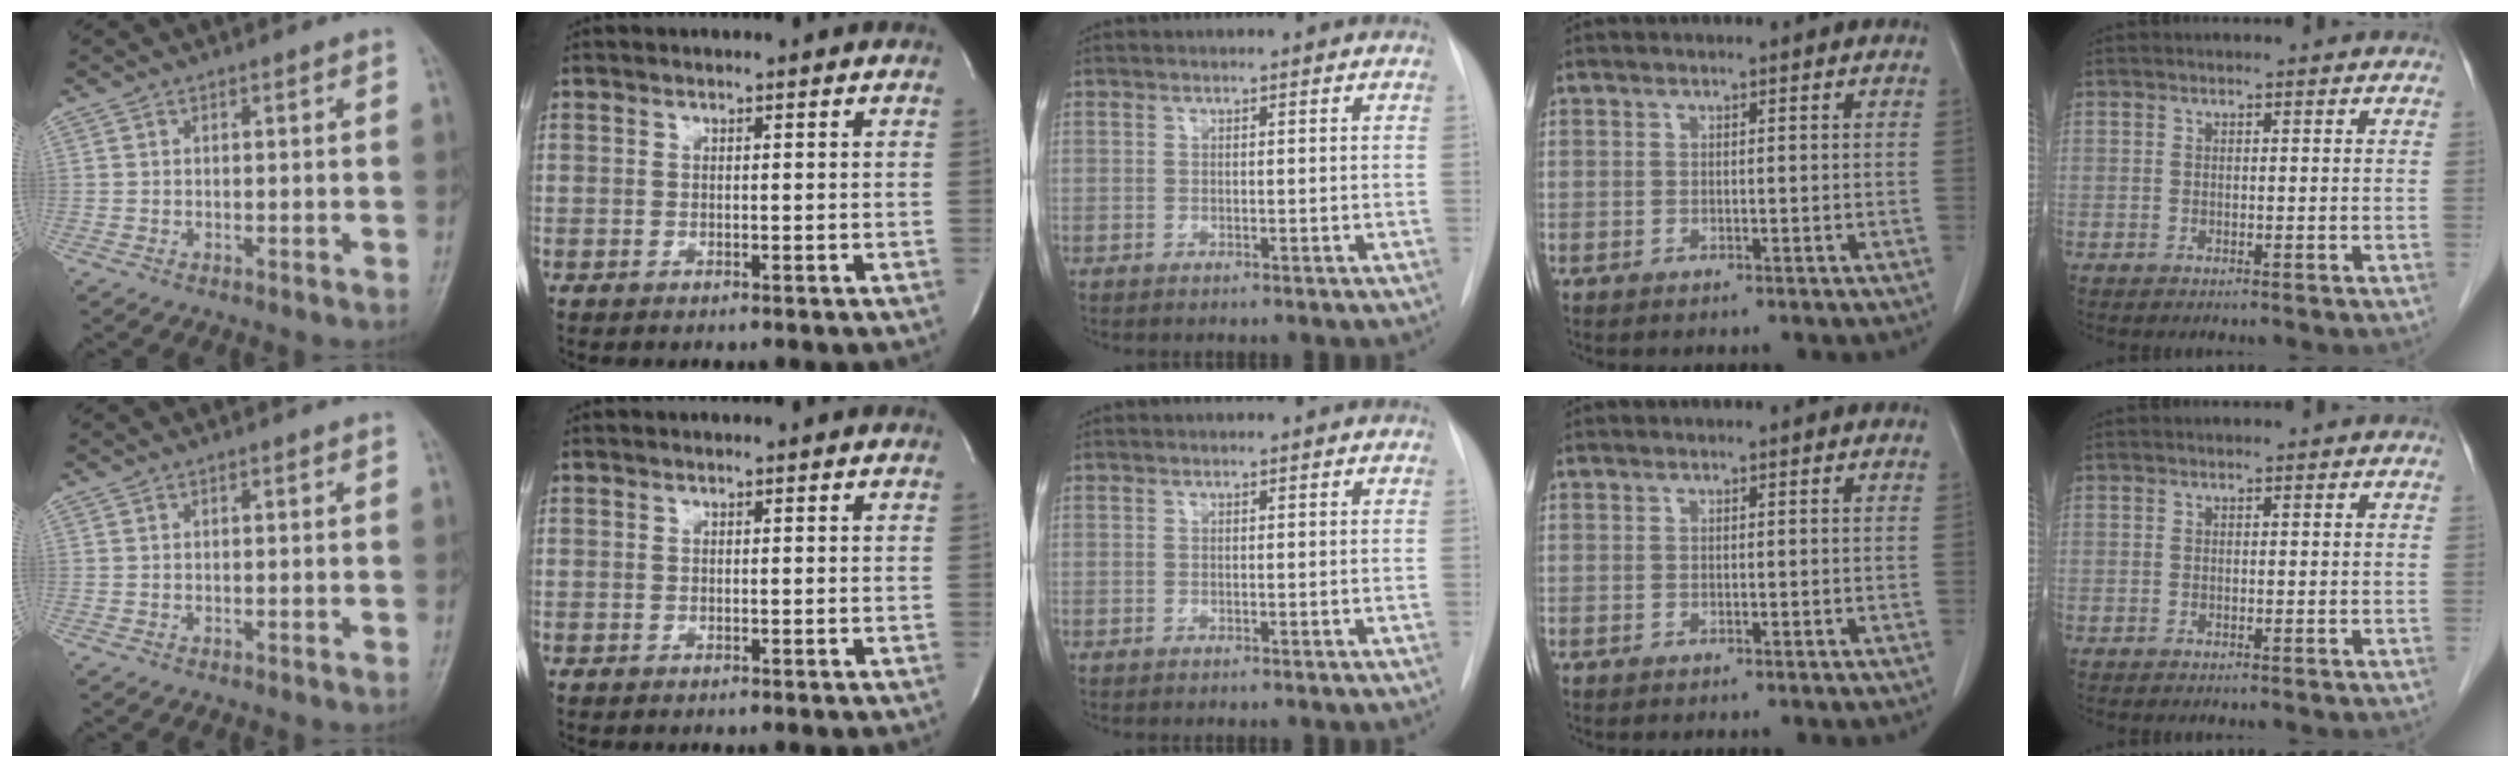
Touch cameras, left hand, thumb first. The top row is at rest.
{}